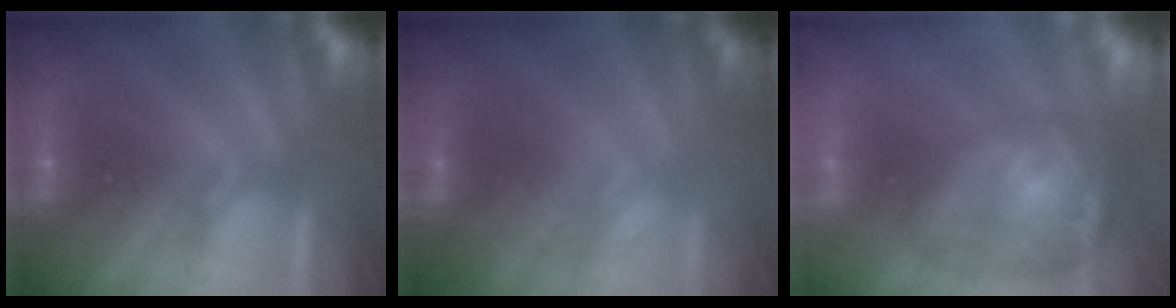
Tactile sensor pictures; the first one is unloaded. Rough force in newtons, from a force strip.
{"total": 2.8}
{"total": 7.8}